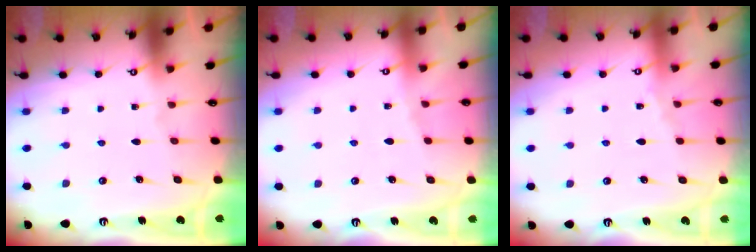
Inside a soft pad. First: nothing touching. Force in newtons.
{"total": 3.4, "press": 3.3, "slide": 0.6}
{"total": 1.8, "press": 1.8, "slide": 0.4}